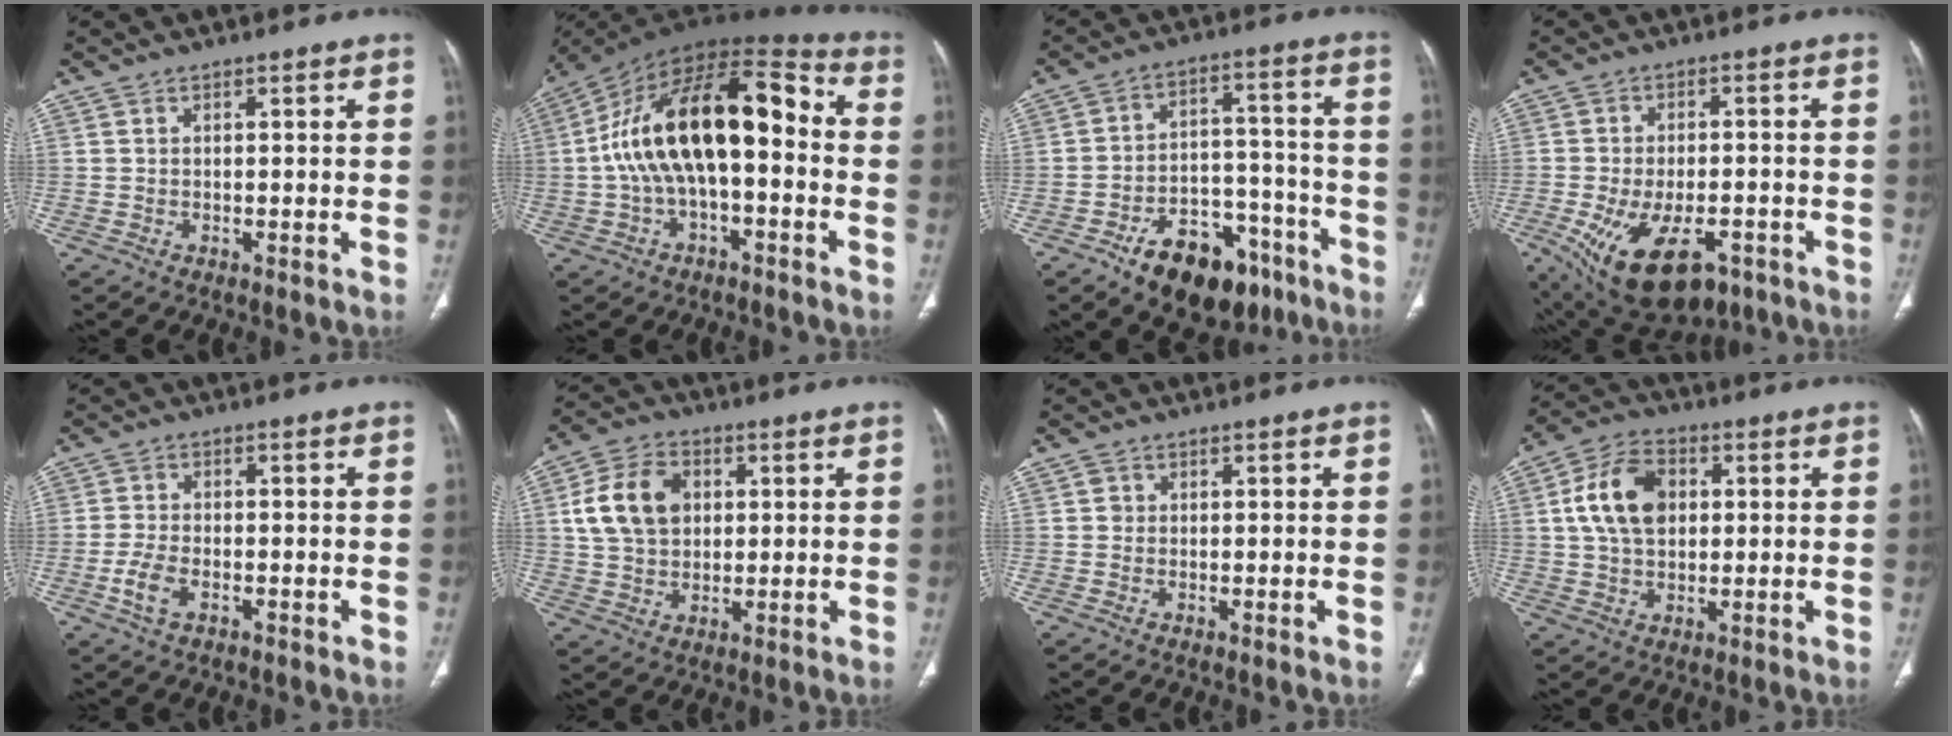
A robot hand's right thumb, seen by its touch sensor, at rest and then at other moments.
{"total": 20.8, "force": [-0.8, 10.1, 18.2], "torque": [-0.306, 0.062, -0.018]}
{"total": 17.7, "force": [-11.2, 9.8, 9.5], "torque": [-0.098, 0.087, -0.164]}
{"total": 17.1, "force": [-8.4, 8.8, 11.9], "torque": [-0.220, 0.008, -0.117]}
{"total": 4.7, "force": [-1.9, 2.5, 3.5], "torque": [-0.079, 0.006, -0.036]}
{"total": 12.2, "force": [2.6, 8.9, 8.0], "torque": [-0.131, 0.007, 0.046]}
{"total": 1.0, "force": [0.1, 1.0, 0.2], "torque": [0.003, 0.003, 0.002]}
{"total": 11.6, "force": [2.1, 7.8, 8.3], "torque": [-0.141, 0.011, 0.033]}